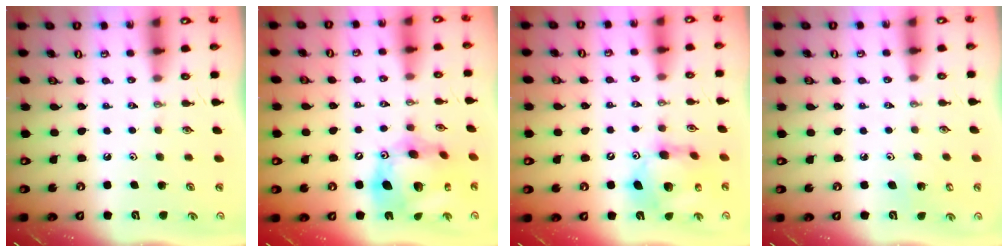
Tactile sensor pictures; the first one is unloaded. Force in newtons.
{"total": 20.0, "press": 19.9, "slide": 2.2}
{"total": 13.6, "press": 13.5, "slide": 1.5}
{"total": 3.2, "press": 3.2, "slide": 0.2}